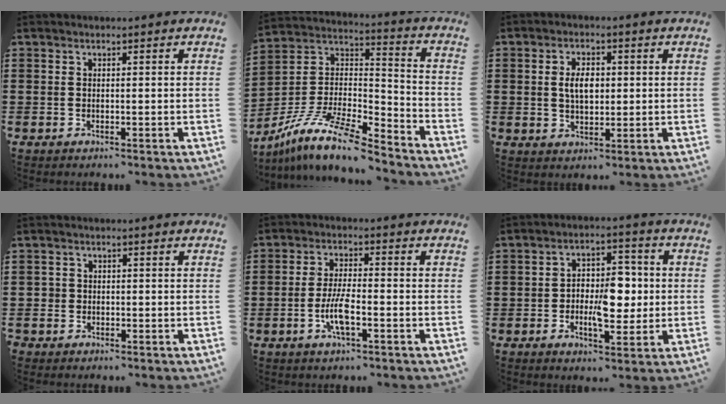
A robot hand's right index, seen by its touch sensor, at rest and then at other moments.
{"total": 12.6, "force": [-10.2, 2.3, 7.0], "torque": [-0.141, 0.022, -0.198]}
{"total": 4.4, "force": [0.4, 2.3, 3.7], "torque": [-0.066, 0.005, 0.004]}
{"total": 1.2, "force": [-0.5, 1.1, 0.1], "torque": [-0.005, 0.005, -0.012]}
{"total": 5.4, "force": [-1.9, 1.3, 4.9], "torque": [-0.110, -0.006, -0.041]}
{"total": 7.3, "force": [-0.7, 4.0, 6.1], "torque": [-0.102, 0.004, -0.017]}